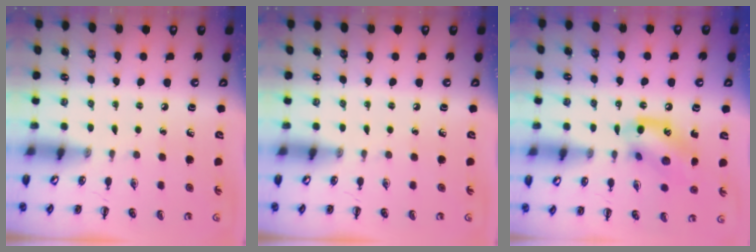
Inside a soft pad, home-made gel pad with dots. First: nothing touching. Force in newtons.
{"total": 0.0}
{"total": 14.7, "press": 14.6, "slide": 1.2}